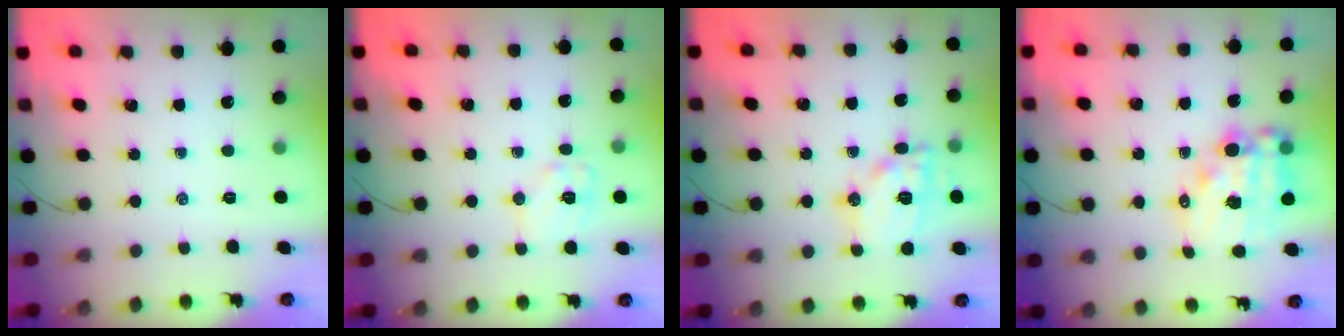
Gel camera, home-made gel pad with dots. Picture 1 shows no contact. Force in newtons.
{"total": 9.2, "press": 9.2, "slide": 0.8}
{"total": 14.4, "press": 14.4, "slide": 1.1}
{"total": 13.7, "press": 13.3, "slide": 3.2}